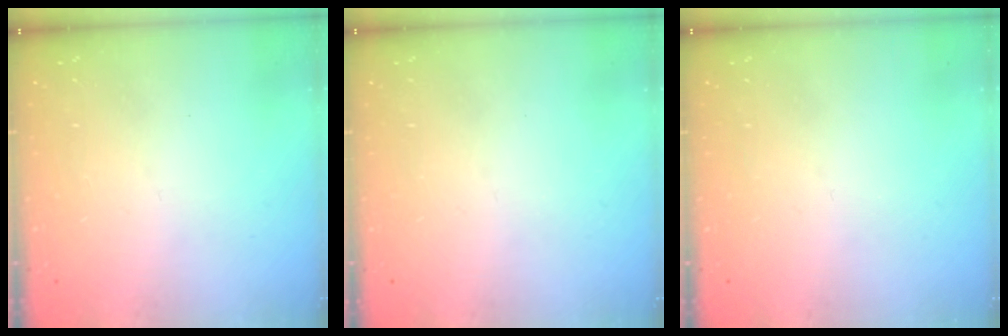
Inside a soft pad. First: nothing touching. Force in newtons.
{"total": 0.0}
{"total": 0.0}